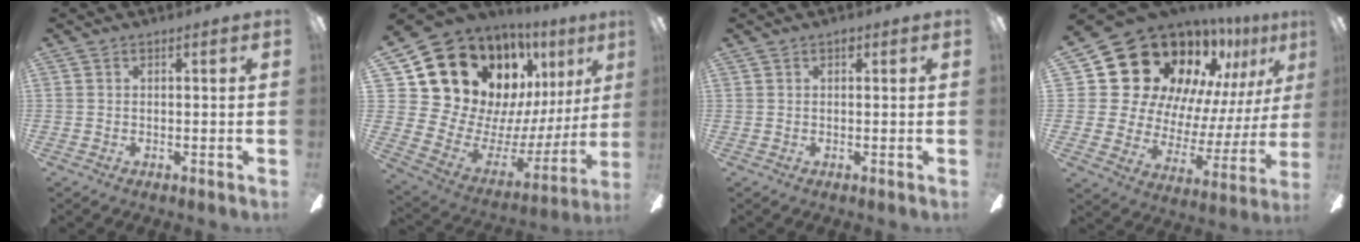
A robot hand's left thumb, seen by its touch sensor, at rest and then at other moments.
{"total": 21.4, "force": [13.8, 13.8, 8.8], "torque": [-0.160, -0.117, 0.285]}
{"total": 1.0, "force": [0.5, 0.7, 0.6], "torque": [-0.004, 0.001, 0.006]}
{"total": 25.2, "force": [17.1, 15.0, 10.8], "torque": [-0.181, -0.126, 0.335]}